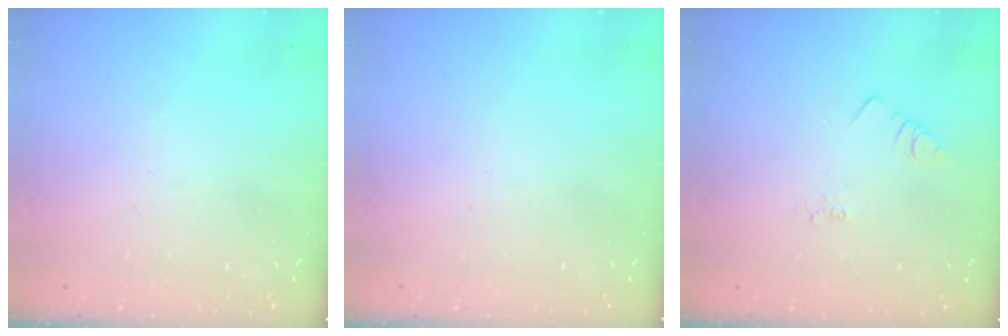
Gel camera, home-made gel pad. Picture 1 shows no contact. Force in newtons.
{"total": 1.5, "press": 1.5, "slide": 0.1}
{"total": 2.2, "press": 2.1, "slide": 0.4}